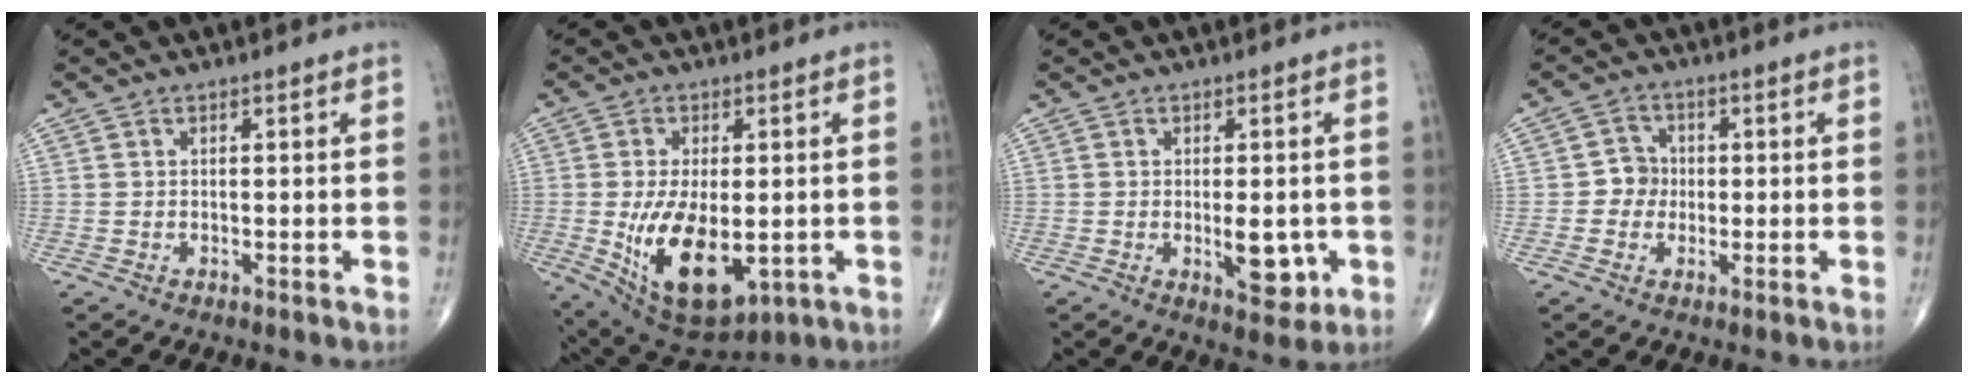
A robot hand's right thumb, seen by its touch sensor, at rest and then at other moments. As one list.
[{"total": 15.8, "force": [-2.9, 8.2, 13.2], "torque": [-0.227, -0.015, -0.024]}, {"total": 6.8, "force": [-1.4, 3.2, 5.8], "torque": [-0.063, -0.006, -0.012]}, {"total": 4.1, "force": [-0.4, 3.8, 1.3], "torque": [0.004, 0.011, -0.017]}]